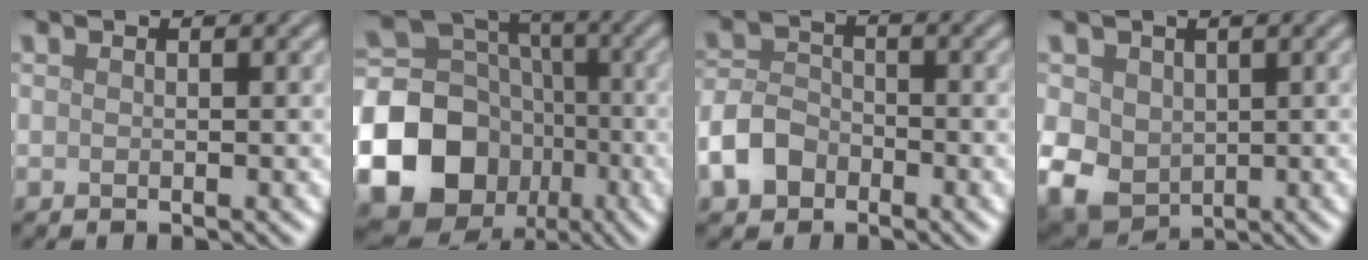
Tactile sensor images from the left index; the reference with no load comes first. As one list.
[{"total": 21.9, "force": [-7.3, 19.3, 7.4], "torque": [-0.192, -0.044, -0.139]}, {"total": 4.1, "force": [-2.2, 2.9, 1.9], "torque": [-0.041, 0.001, -0.051]}, {"total": 6.8, "force": [0.1, 5.6, 3.7], "torque": [-0.072, -0.003, 0.001]}]